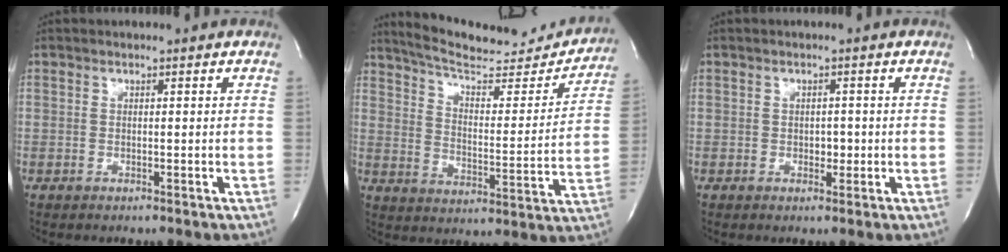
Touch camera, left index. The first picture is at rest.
{"total": 20.4, "force": [19.1, 3.7, 6.2], "torque": [-0.090, -0.039, 0.258]}
{"total": 1.5, "force": [-0.3, 1.0, 1.1], "torque": [-0.013, 0.000, -0.003]}